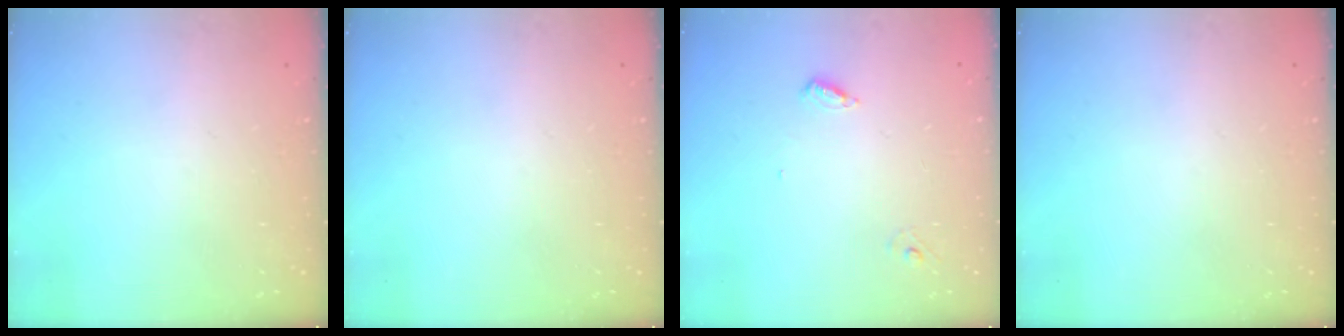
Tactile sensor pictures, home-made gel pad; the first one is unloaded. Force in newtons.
{"total": 0.0}
{"total": 4.6, "press": 4.6, "slide": 0.4}
{"total": 0.0}